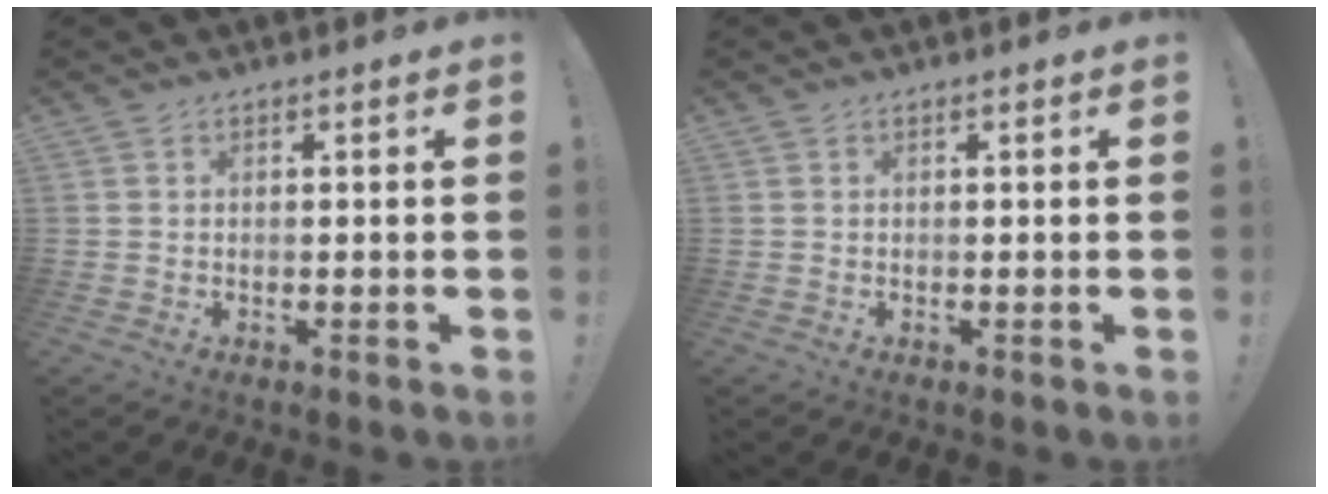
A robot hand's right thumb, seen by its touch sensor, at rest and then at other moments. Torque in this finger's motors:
{"motor_torque": [0.00, 0.00, 0.01, -0.01, 0.00]}